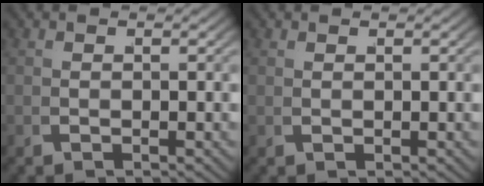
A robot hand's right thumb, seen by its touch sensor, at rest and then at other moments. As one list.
[{"total": 0.5, "force": [0.5, -0.1, 0.1], "torque": [-0.001, -0.001, 0.013]}]